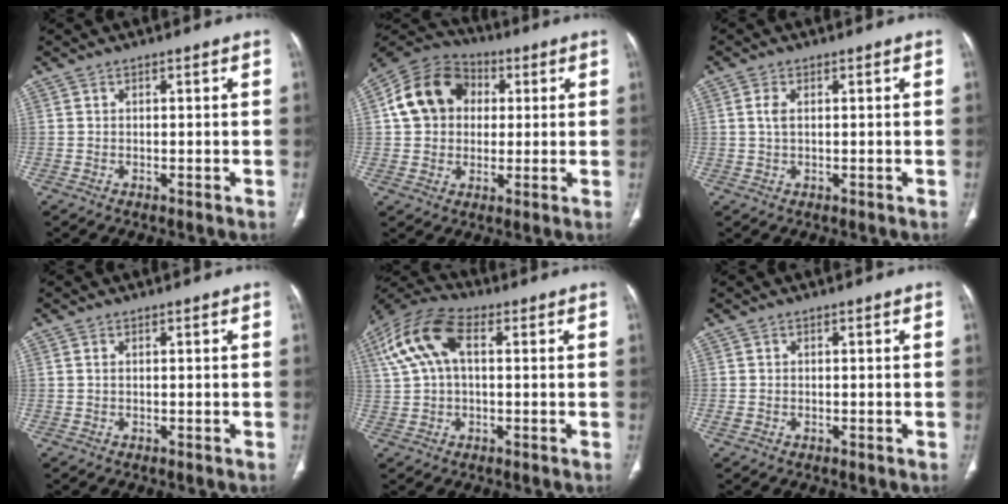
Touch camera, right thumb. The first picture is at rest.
{"total": 13.8, "force": [2.3, 11.4, 7.4], "torque": [-0.120, 0.018, 0.030]}
{"total": 2.2, "force": [0.5, 1.1, 1.8], "torque": [-0.046, 0.006, 0.012]}
{"total": 0.5, "force": [0.1, 0.3, 0.4], "torque": [-0.013, 0.007, 0.004]}
{"total": 12.5, "force": [3.1, 6.9, 10.0], "torque": [-0.216, 0.034, 0.054]}
{"total": 0.7, "force": [-0.2, 0.6, 0.4], "torque": [-0.012, -0.001, -0.002]}